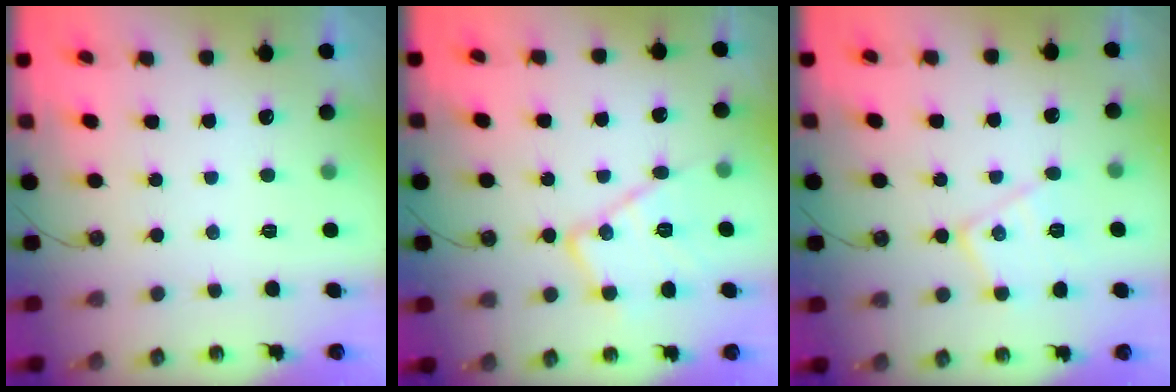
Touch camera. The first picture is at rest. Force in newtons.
{"total": 14.4, "press": 14.4, "slide": 0.8}
{"total": 11.0, "press": 11.0, "slide": 0.5}